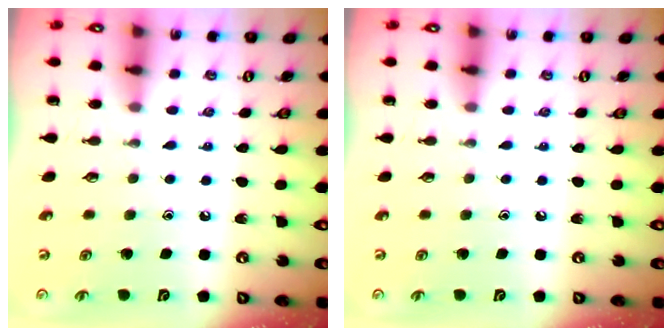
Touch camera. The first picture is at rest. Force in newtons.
{"total": 0.0}